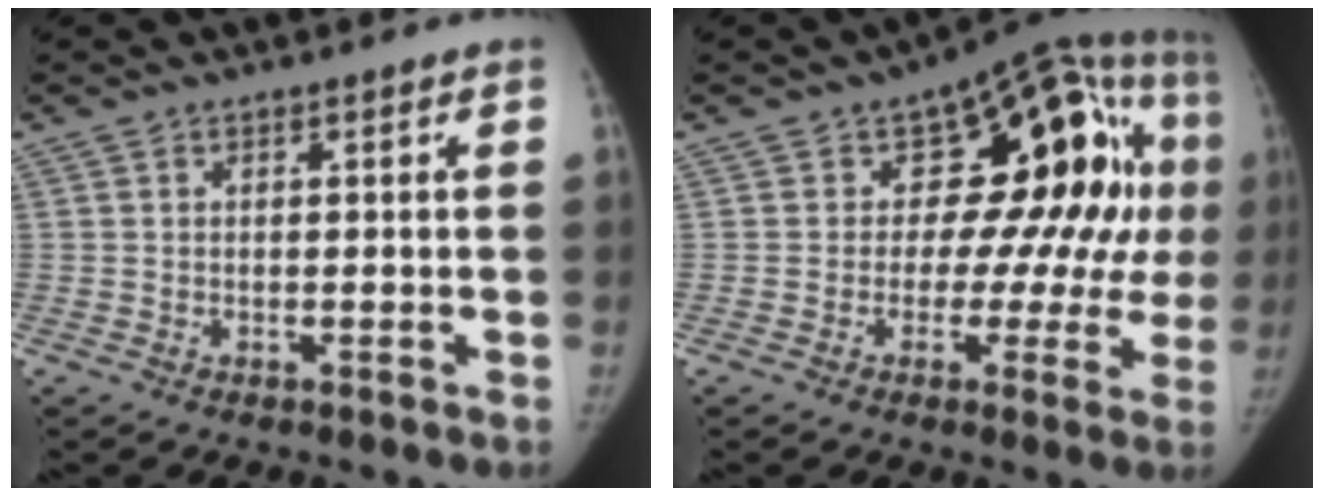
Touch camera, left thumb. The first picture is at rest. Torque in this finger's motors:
{"motor_torque": [0.10, 1.36, 0.63, 0.52, 0.00]}